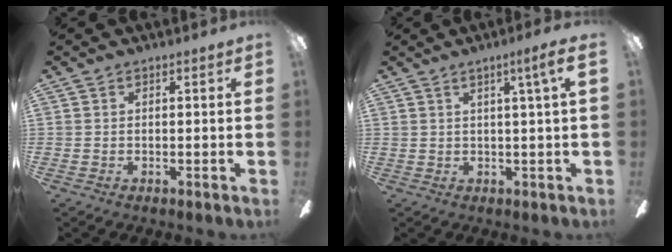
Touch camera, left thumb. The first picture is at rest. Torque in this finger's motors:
{"motor_torque": [-0.37, 0.28, 0.01, 0.52, 0.08]}